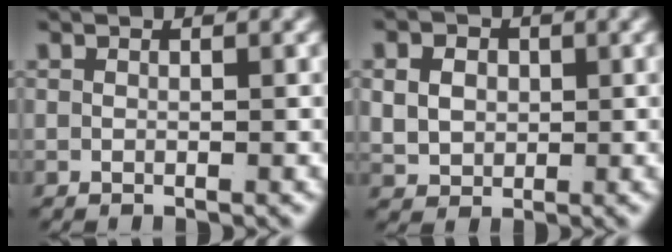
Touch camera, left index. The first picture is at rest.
{"total": 3.4, "force": [0.5, 2.9, 1.8], "torque": [-0.041, -0.015, 0.021]}